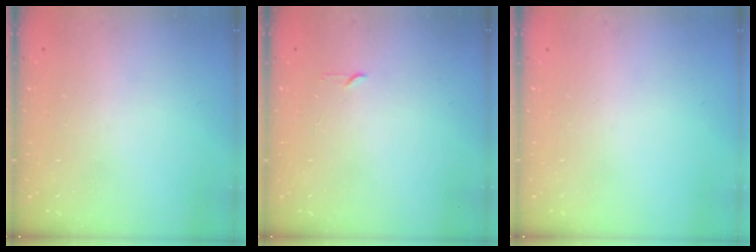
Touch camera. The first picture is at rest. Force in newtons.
{"total": 2.3, "press": 2.2, "slide": 0.3}
{"total": 0.0}